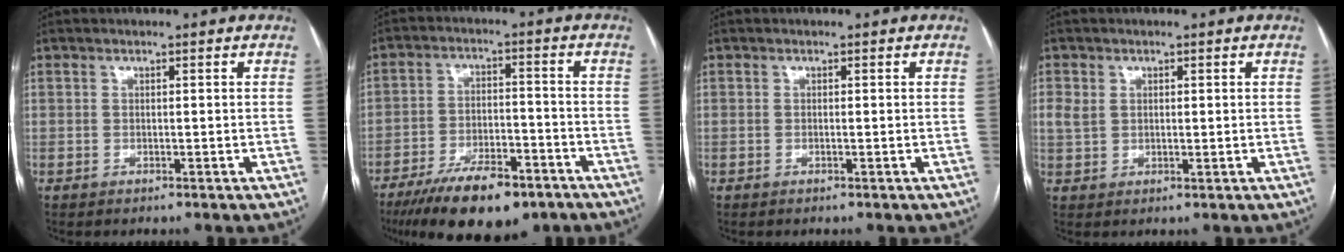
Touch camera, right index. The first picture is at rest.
{"total": 12.6, "force": [-9.0, 4.8, 7.4], "torque": [-0.119, -0.006, -0.145]}
{"total": 0.0}
{"total": 2.9, "force": [0.9, 2.2, 1.8], "torque": [-0.043, 0.008, 0.022]}